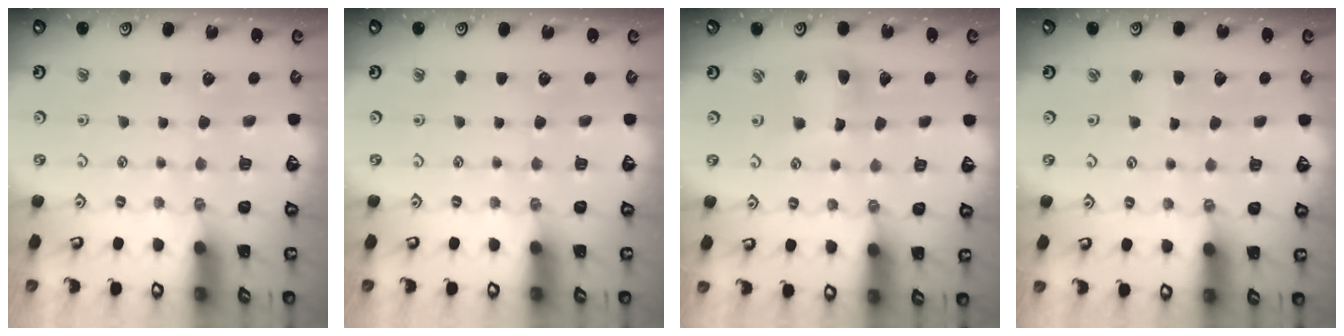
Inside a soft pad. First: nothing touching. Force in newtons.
{"total": 0.0}
{"total": 5.1, "press": 5.1, "slide": 0.7}
{"total": 2.5, "press": 2.5, "slide": 0.2}